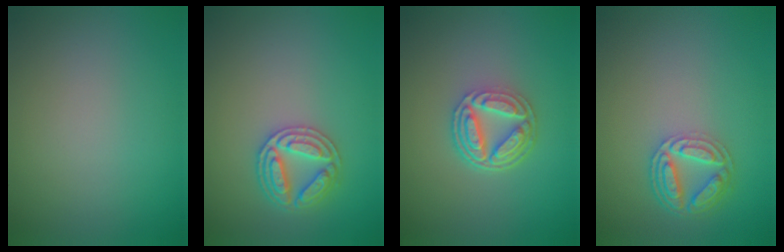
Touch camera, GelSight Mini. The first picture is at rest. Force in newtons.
{"total": 3.4, "press": 3.3, "slide": 0.9}
{"total": 5.0, "press": 3.7, "slide": 3.3}
{"total": 4.3, "press": 3.4, "slide": 2.6}